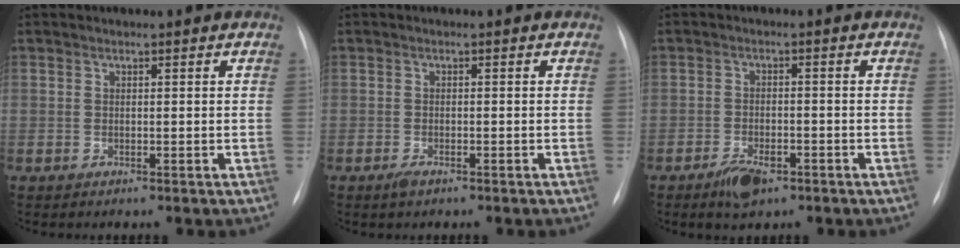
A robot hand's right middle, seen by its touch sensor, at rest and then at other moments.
{"total": 1.4, "force": [-1.1, 0.4, 0.9], "torque": [-0.023, -0.002, -0.017]}
{"total": 4.1, "force": [-2.7, 1.9, 2.5], "torque": [-0.049, -0.001, -0.042]}